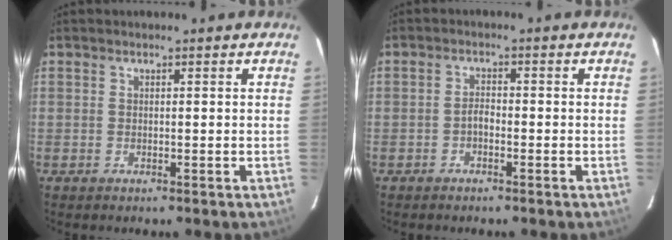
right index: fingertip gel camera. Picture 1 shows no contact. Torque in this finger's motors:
{"motor_torque": [0.08, 0.00, 0.25, 0.02]}